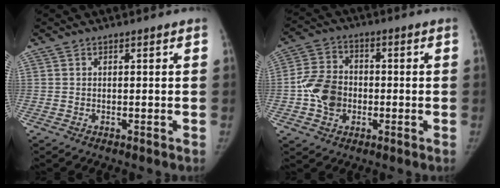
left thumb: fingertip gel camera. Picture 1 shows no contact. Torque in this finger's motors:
{"motor_torque": [0.43, 0.52, 0.03, 0.04, 0.07]}